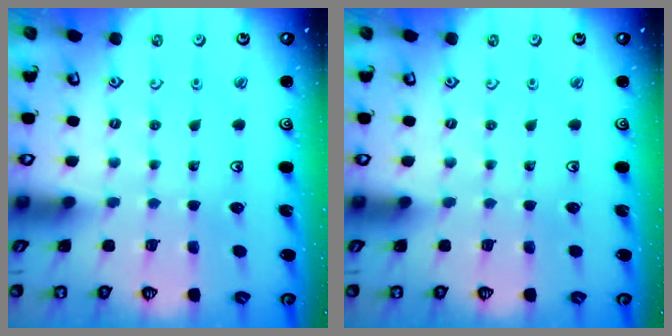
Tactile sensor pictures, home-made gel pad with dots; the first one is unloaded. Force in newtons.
{"total": 0.0}